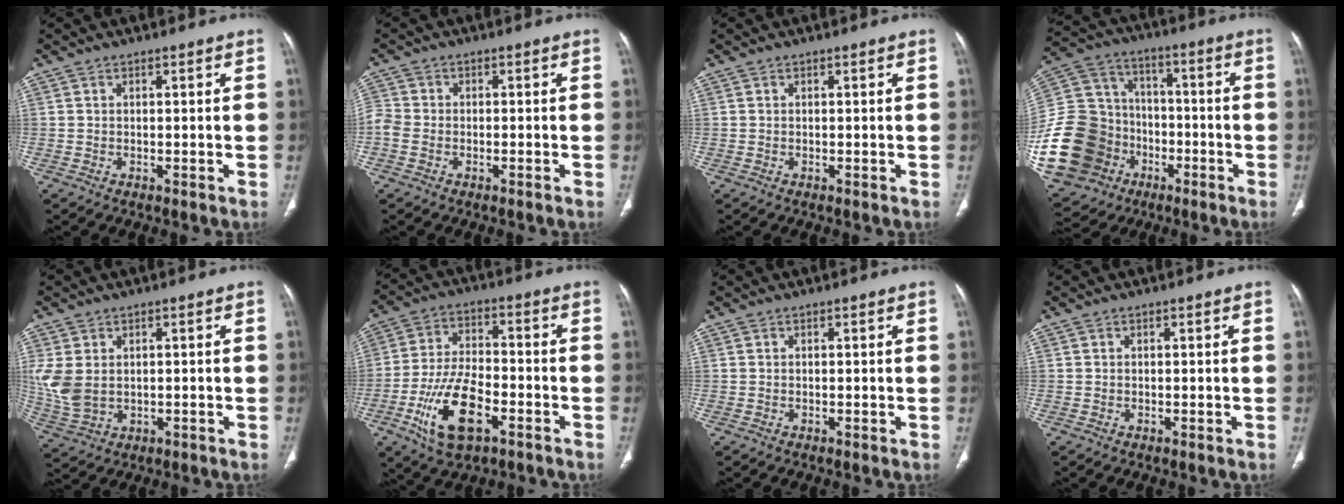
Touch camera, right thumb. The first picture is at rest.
{"total": 3.3, "force": [-1.4, 2.4, 1.8], "torque": [-0.049, 0.004, -0.035]}
{"total": 0.0}
{"total": 28.4, "force": [-8.4, 23.2, 14.1], "torque": [-0.322, 0.079, -0.130]}
{"total": 7.4, "force": [0.7, 5.3, 5.2], "torque": [-0.125, -0.005, 0.028]}
{"total": 14.2, "force": [-6.1, 6.7, 11.0], "torque": [-0.208, 0.022, -0.107]}
{"total": 0.0}
{"total": 0.0}